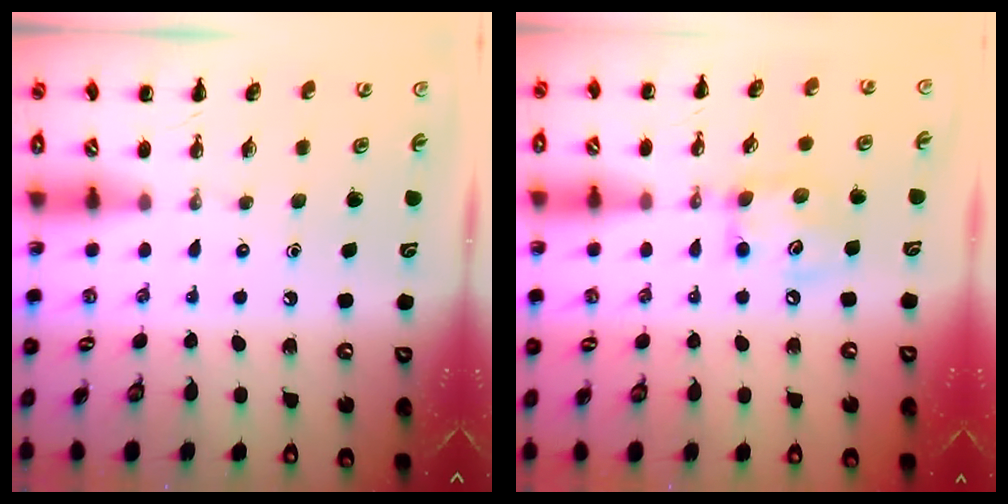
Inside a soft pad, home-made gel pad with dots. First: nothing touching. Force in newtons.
{"total": 8.9, "press": 8.8, "slide": 0.5}